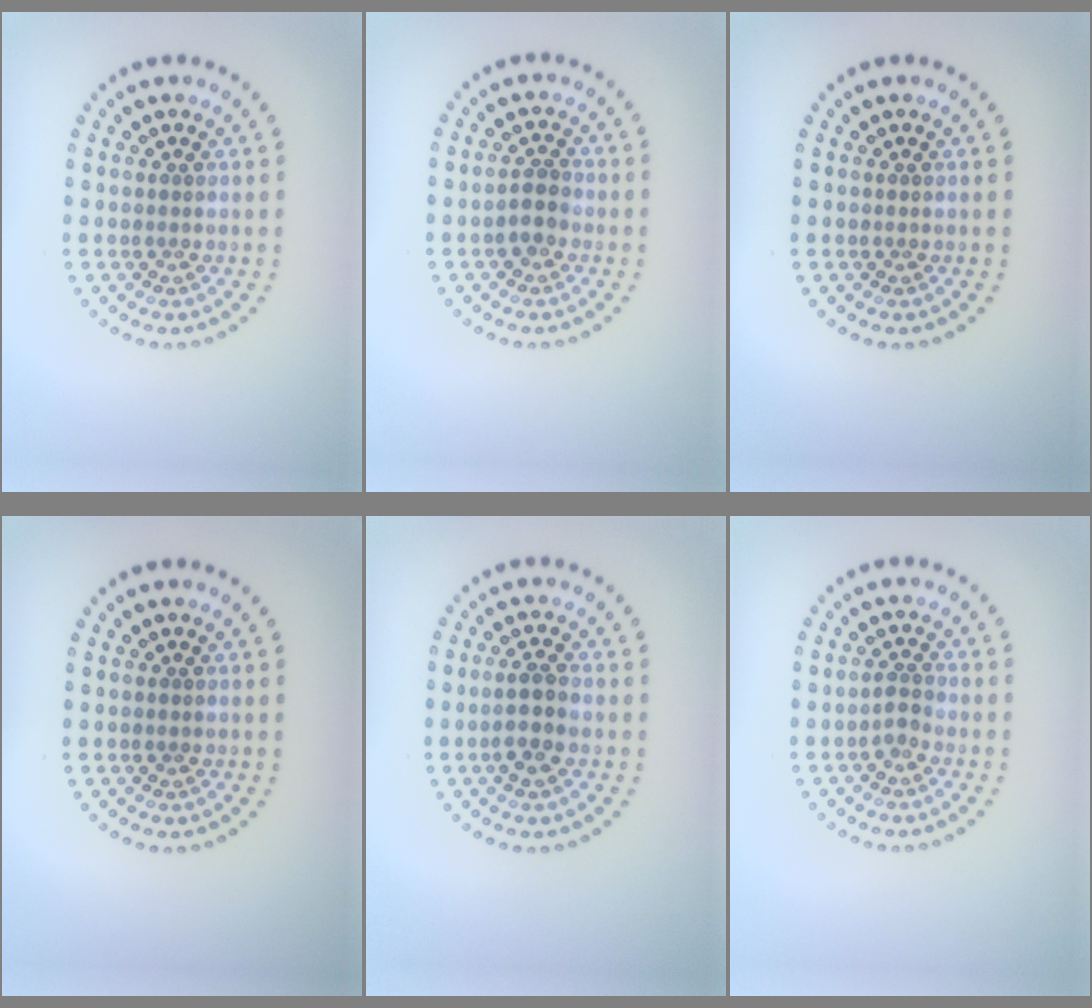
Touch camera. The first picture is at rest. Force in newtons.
{"total": 1.5, "press": 1.4, "slide": 0.6}
{"total": 0.0}
{"total": 0.0}
{"total": 2.5, "press": 2.3, "slide": 0.8}
{"total": 1.3, "press": 1.1, "slide": 0.7}